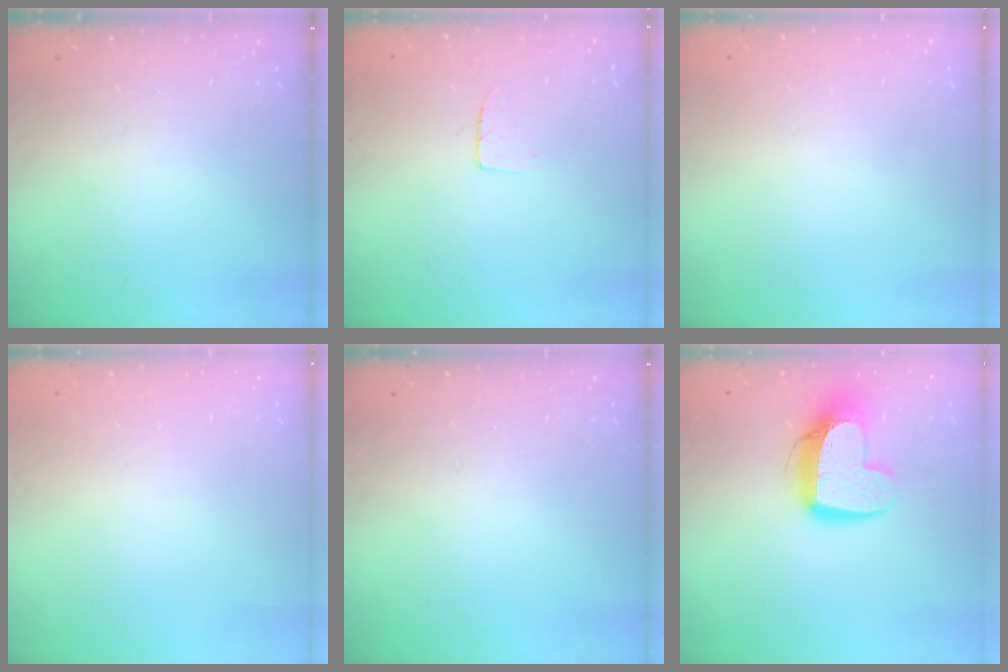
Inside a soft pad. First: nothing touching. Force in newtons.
{"total": 3.8, "press": 3.8, "slide": 0.2}
{"total": 0.0}
{"total": 0.0}
{"total": 0.0}
{"total": 12.2, "press": 12.1, "slide": 0.8}